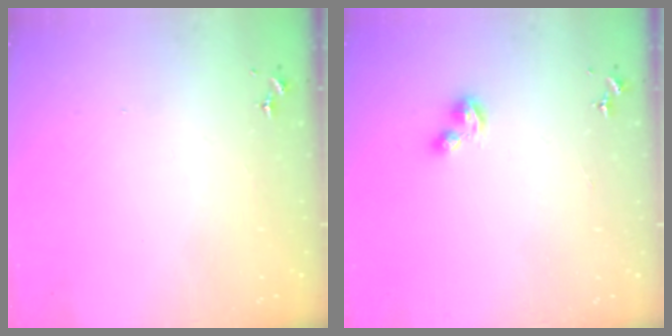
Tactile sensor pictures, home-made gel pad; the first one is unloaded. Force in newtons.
{"total": 4.0, "press": 4.0, "slide": 0.8}